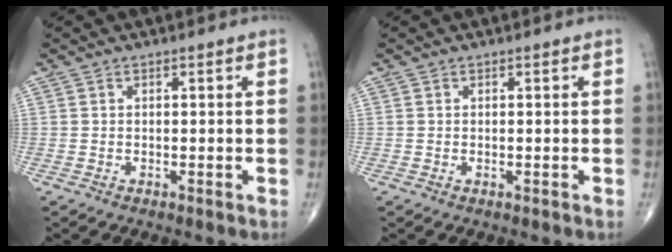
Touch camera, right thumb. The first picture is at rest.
{"total": 0.0}